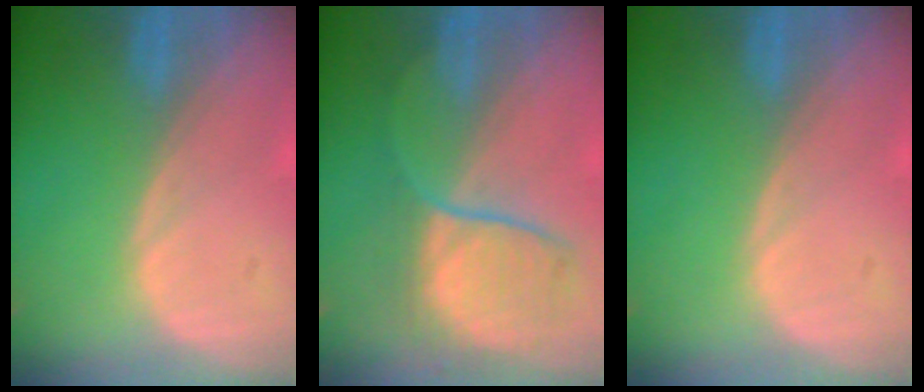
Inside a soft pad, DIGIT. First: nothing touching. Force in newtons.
{"total": 7.6, "press": 7.6, "slide": 0.6}
{"total": 0.0}